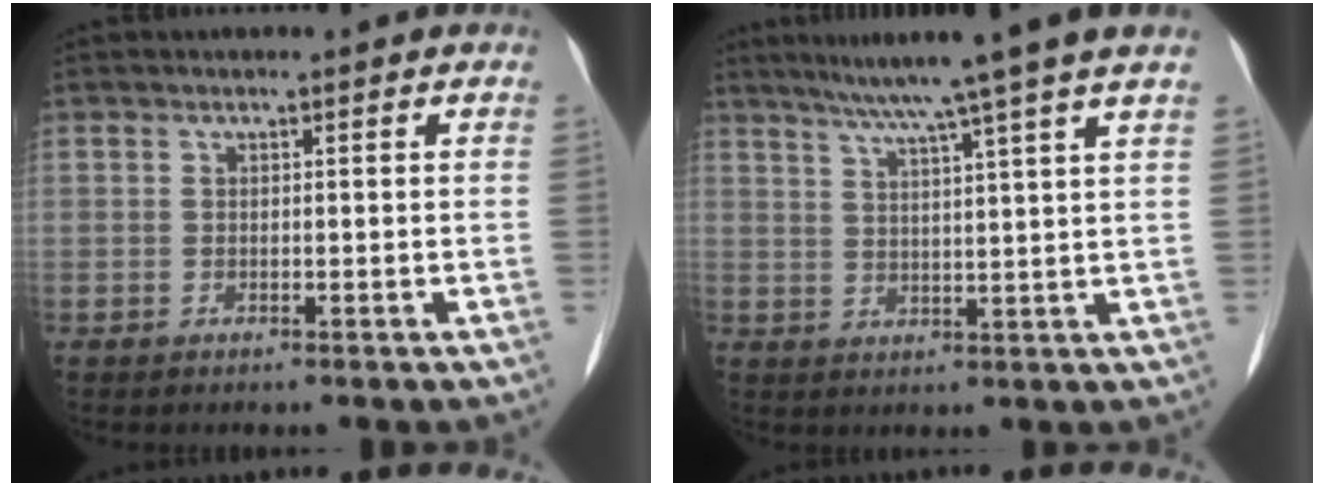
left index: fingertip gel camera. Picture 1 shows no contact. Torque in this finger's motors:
{"motor_torque": [0.47, -0.47, 0.10, 0.09]}